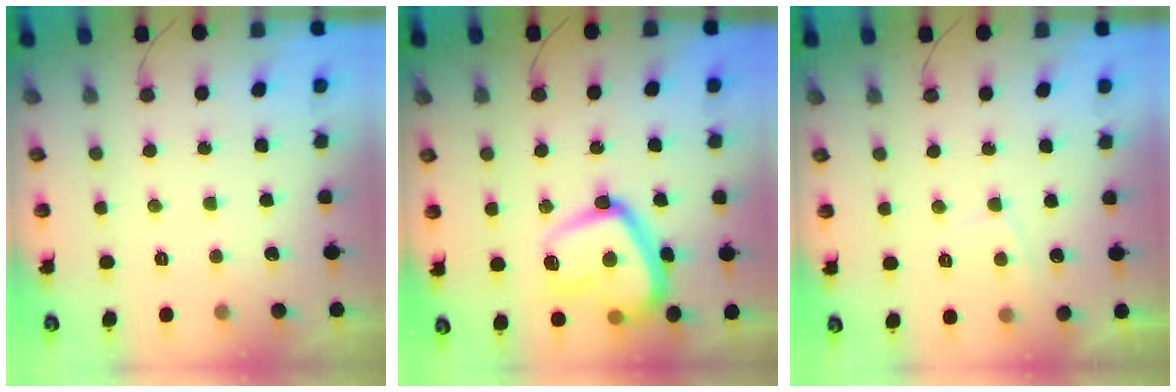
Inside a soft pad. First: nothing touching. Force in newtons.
{"total": 17.0, "press": 17.0, "slide": 1.0}
{"total": 2.0, "press": 1.9, "slide": 0.6}